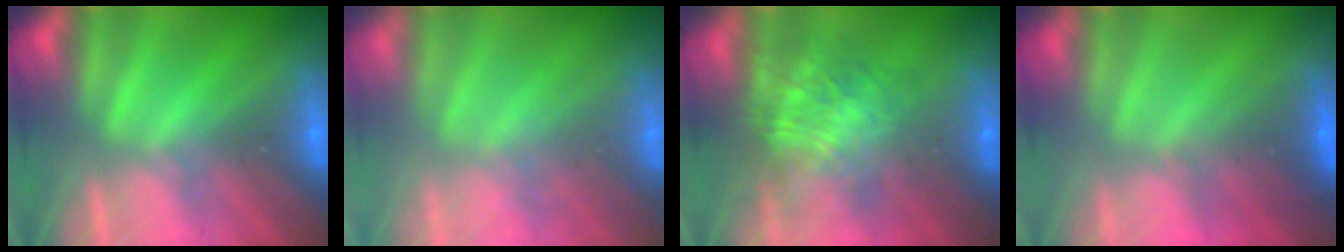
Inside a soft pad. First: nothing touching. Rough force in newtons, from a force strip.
{"total": 2.5}
{"total": 7.8}
{"total": 2.1}